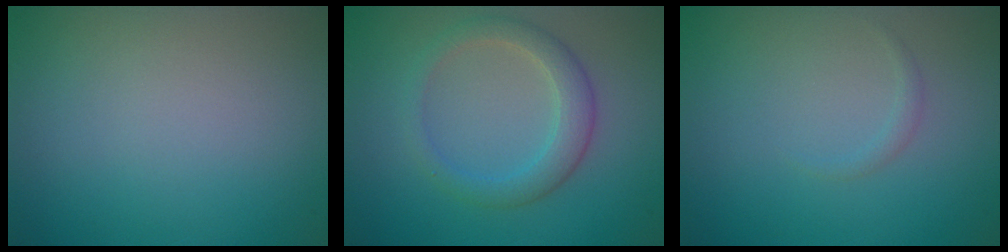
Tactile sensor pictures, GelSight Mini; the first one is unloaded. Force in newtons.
{"total": 2.8, "press": 2.8, "slide": 0.2}
{"total": 0.6, "press": 0.5, "slide": 0.1}